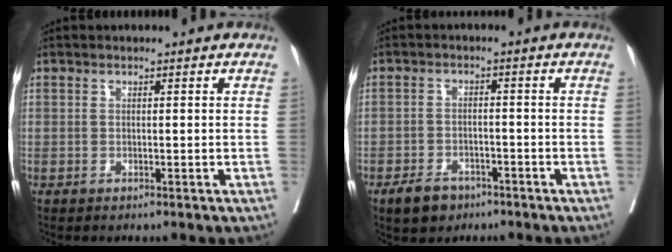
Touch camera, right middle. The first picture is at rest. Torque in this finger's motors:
{"motor_torque": [-0.17, -0.14, 0.03, 0.01]}